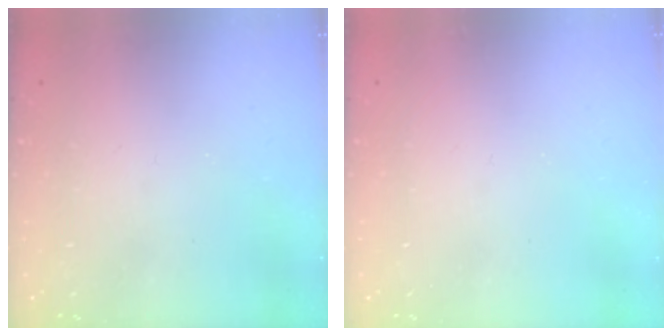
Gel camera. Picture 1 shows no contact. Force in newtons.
{"total": 0.0}